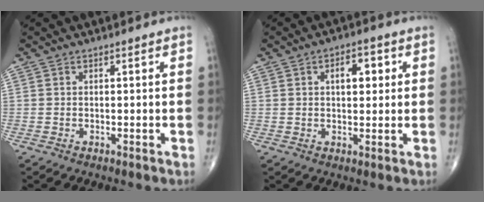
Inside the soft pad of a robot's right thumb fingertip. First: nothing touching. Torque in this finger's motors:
{"motor_torque": [0.16, 0.99, 0.90, 0.15, 0.00]}